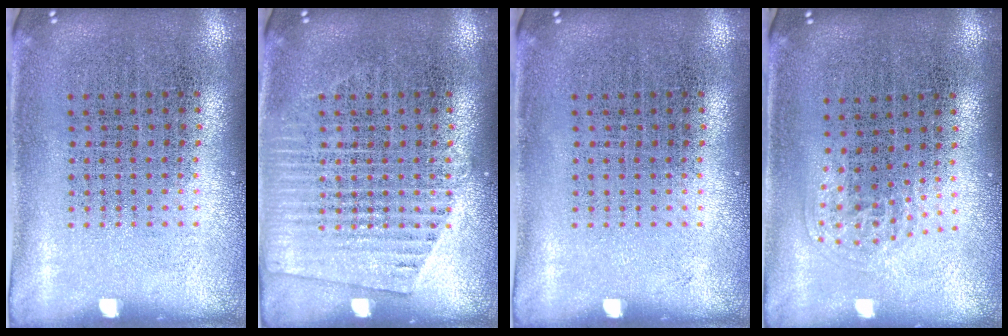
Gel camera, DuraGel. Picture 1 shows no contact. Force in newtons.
{"total": 1.7, "press": 1.6, "slide": 0.3}
{"total": 0.0}
{"total": 1.0, "press": 0.7, "slide": 0.7}